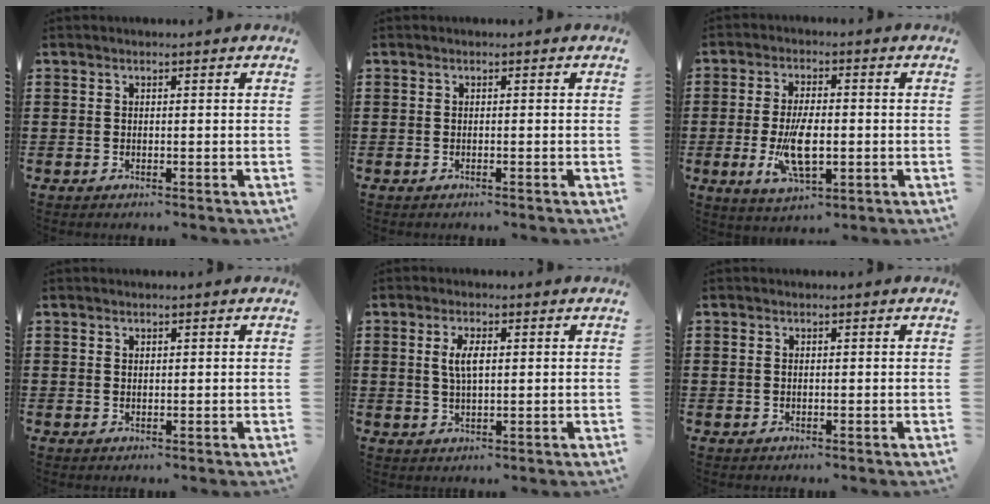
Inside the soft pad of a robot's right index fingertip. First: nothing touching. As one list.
[{"total": 0.0}, {"total": 8.4, "force": [-1.4, 3.5, 7.5], "torque": [-0.161, -0.009, -0.027]}, {"total": 0.7, "force": [0.5, 0.5, 0.2], "torque": [-0.006, 0.001, 0.010]}, {"total": 3.9, "force": [0.8, 1.5, 3.6], "torque": [-0.074, 0.007, 0.011]}, {"total": 0.8, "force": [0.3, 0.6, 0.4], "torque": [-0.010, 0.004, 0.005]}]